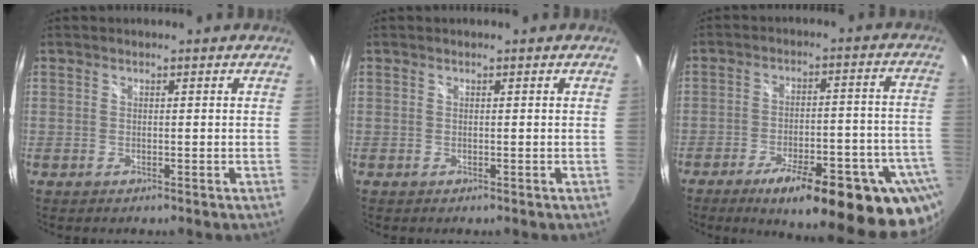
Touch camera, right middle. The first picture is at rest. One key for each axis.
{"total": 0.0}
{"total": 25.1, "fx": -17.5, "fy": 6.1, "fz": 16.9, "tx": -0.215, "ty": -0.026, "tz": -0.227}